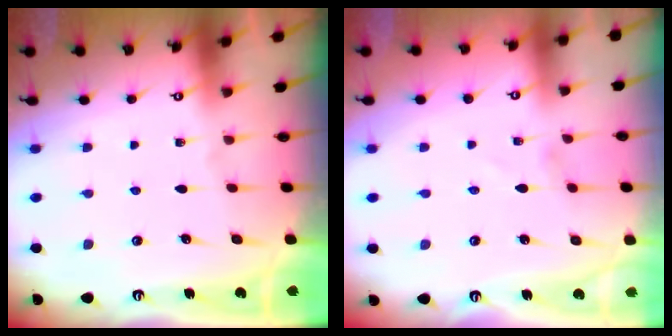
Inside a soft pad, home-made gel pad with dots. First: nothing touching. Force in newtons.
{"total": 1.5, "press": 1.5, "slide": 0.0}